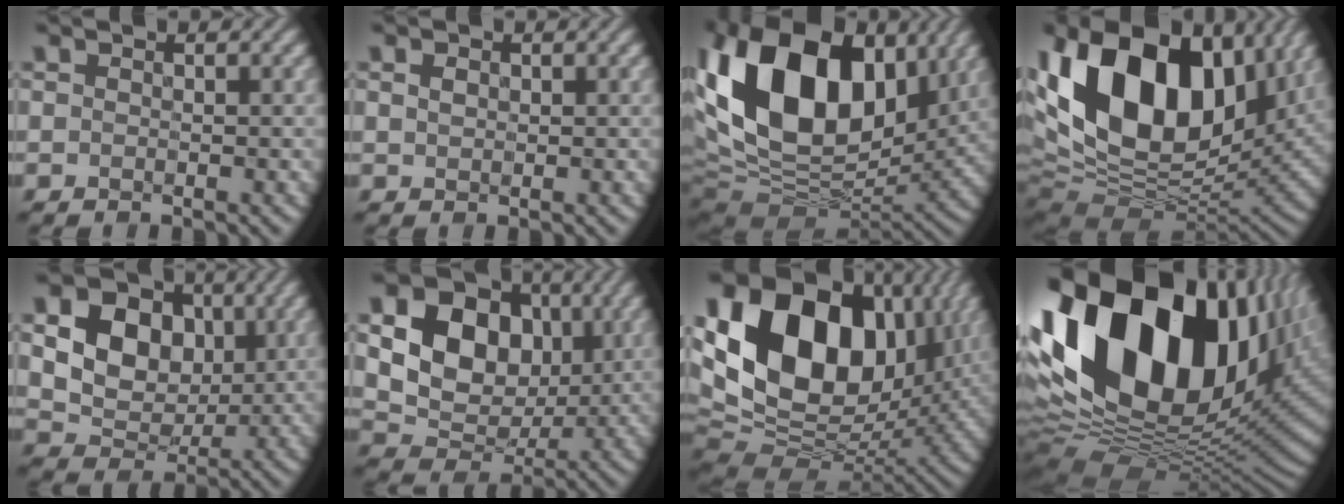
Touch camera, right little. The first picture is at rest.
{"total": 0.7, "force": [0.0, 0.6, 0.4], "torque": [-0.013, 0.000, 0.006]}
{"total": 18.7, "force": [4.5, 12.1, 13.6], "torque": [-0.272, 0.027, 0.064]}
{"total": 19.2, "force": [4.8, 12.2, 14.1], "torque": [-0.279, 0.018, 0.081]}
{"total": 9.6, "force": [1.9, 7.5, 5.8], "torque": [-0.128, 0.016, 0.021]}
{"total": 12.8, "force": [2.4, 9.9, 7.9], "torque": [-0.147, 0.027, 0.034]}
{"total": 20.8, "force": [5.8, 14.1, 14.1], "torque": [-0.291, 0.030, 0.100]}
{"total": 21.3, "force": [5.3, 13.6, 15.6], "torque": [-0.329, 0.006, 0.104]}